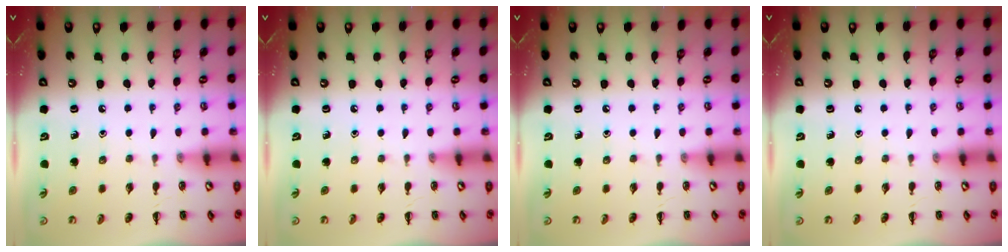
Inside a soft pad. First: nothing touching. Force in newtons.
{"total": 0.0}
{"total": 0.0}
{"total": 0.0}